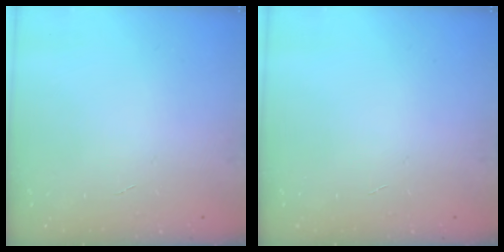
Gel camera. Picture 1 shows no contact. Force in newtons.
{"total": 0.0}